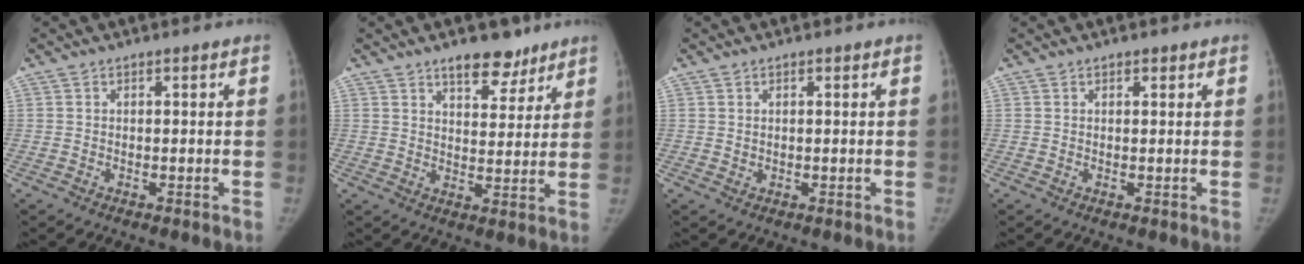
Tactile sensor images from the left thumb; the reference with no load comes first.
{"total": 8.1, "force": [5.9, 3.7, 4.1], "torque": [-0.028, -0.036, 0.088]}
{"total": 0.8, "force": [0.4, 0.6, 0.3], "torque": [0.001, -0.003, 0.007]}
{"total": 0.9, "force": [0.6, 0.4, 0.5], "torque": [-0.005, -0.003, 0.008]}